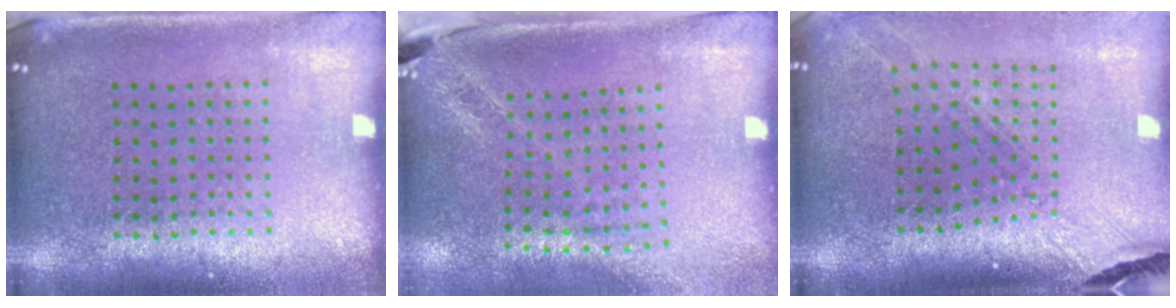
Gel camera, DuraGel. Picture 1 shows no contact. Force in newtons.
{"total": 1.8, "press": 1.5, "slide": 1.1}
{"total": 1.5, "press": 1.4, "slide": 0.5}